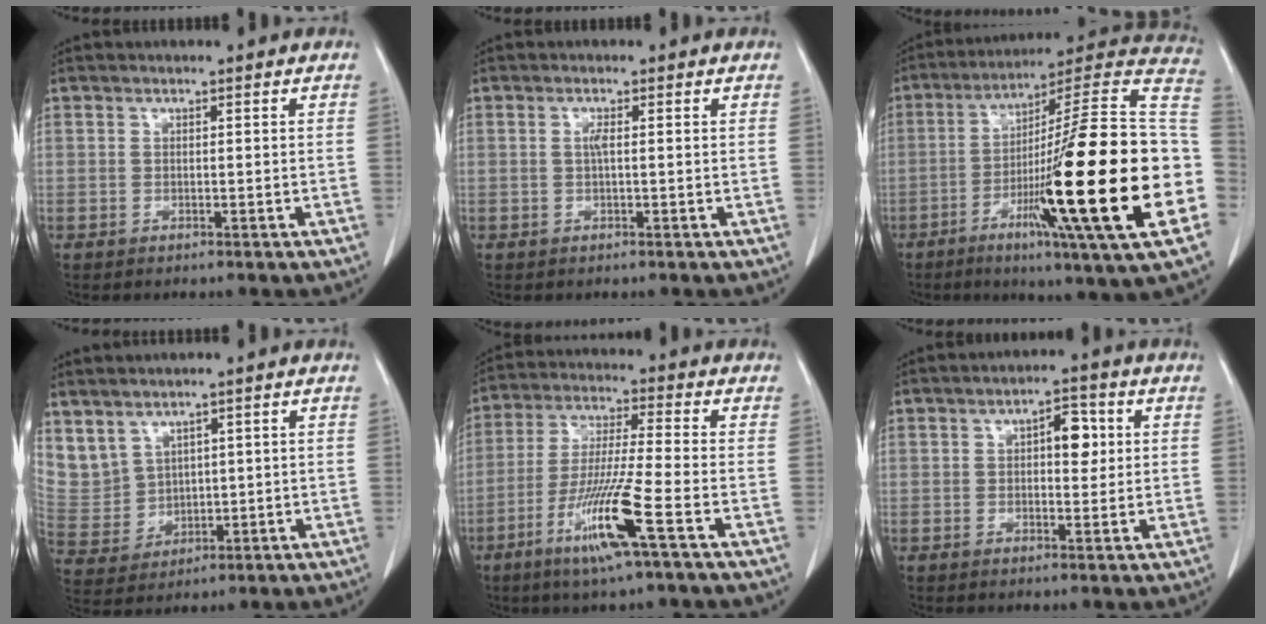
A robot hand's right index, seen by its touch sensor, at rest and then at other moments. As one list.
[{"total": 1.1, "force": [0.2, 0.2, 1.1], "torque": [-0.026, 0.001, 0.002]}, {"total": 31.7, "force": [-7.2, 0.5, 30.8], "torque": [-0.406, -0.024, -0.137]}, {"total": 9.8, "force": [5.6, 7.5, 2.8], "torque": [-0.091, 0.020, 0.145]}, {"total": 11.8, "force": [-5.4, -0.8, 10.5], "torque": [-0.208, -0.023, -0.106]}, {"total": 4.5, "force": [1.0, 2.1, 3.9], "torque": [-0.055, 0.010, 0.013]}]